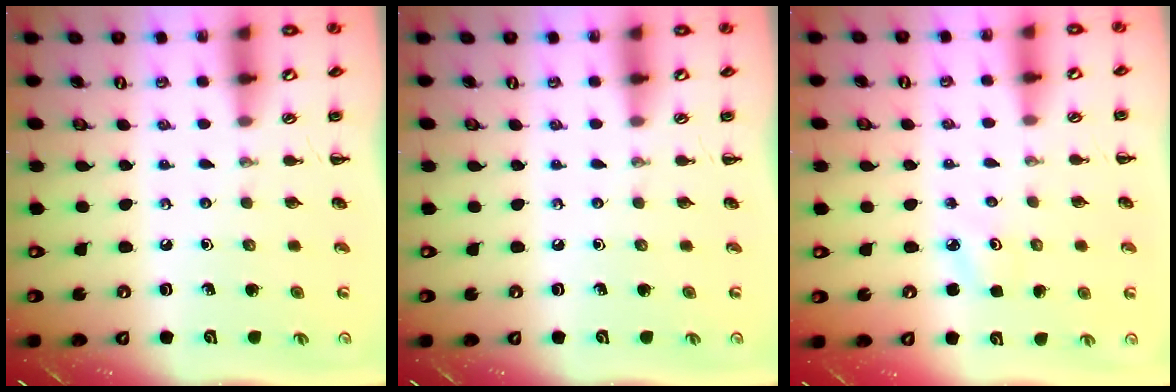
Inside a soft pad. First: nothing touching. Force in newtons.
{"total": 0.0}
{"total": 2.5, "press": 2.4, "slide": 0.7}